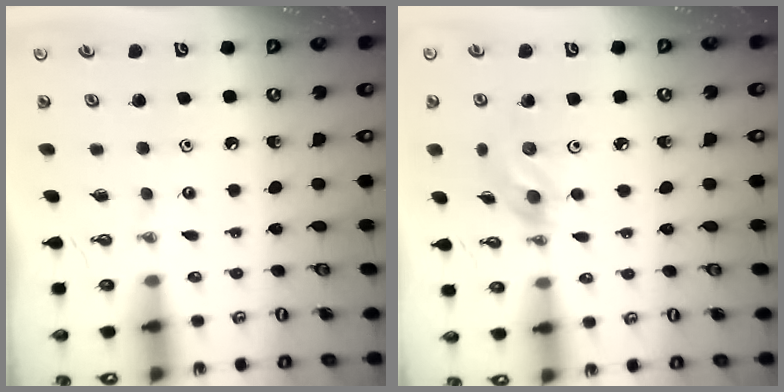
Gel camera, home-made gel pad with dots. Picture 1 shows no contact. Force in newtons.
{"total": 9.5, "press": 9.2, "slide": 2.2}